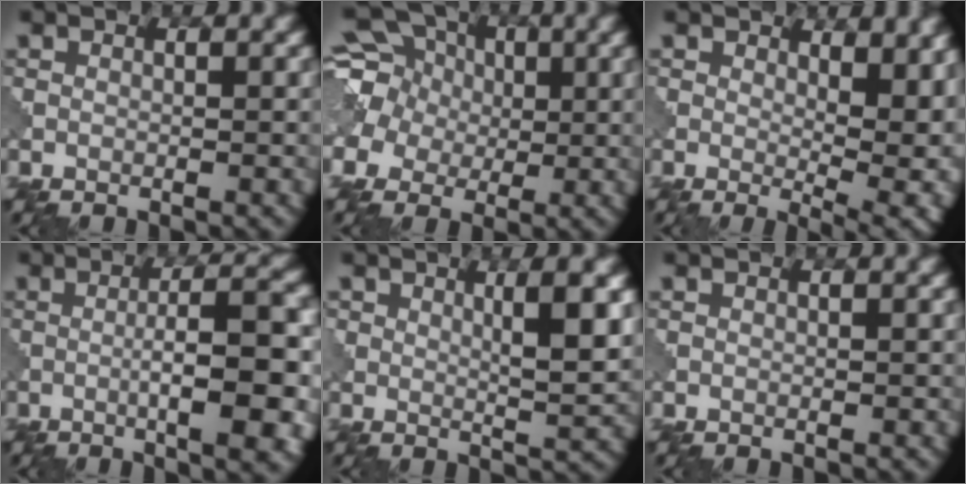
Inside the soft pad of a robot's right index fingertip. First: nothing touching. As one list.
[{"total": 10.3, "force": [3.0, 9.1, 3.7], "torque": [-0.120, 0.035, 0.032]}, {"total": 11.2, "force": [2.2, 5.8, 9.3], "torque": [-0.085, -0.009, 0.057]}, {"total": 7.7, "force": [-1.6, 1.6, 7.4], "torque": [-0.090, 0.009, -0.022]}, {"total": 3.4, "force": [1.3, 0.6, 3.0], "torque": [-0.040, -0.002, 0.025]}, {"total": 0.0}]